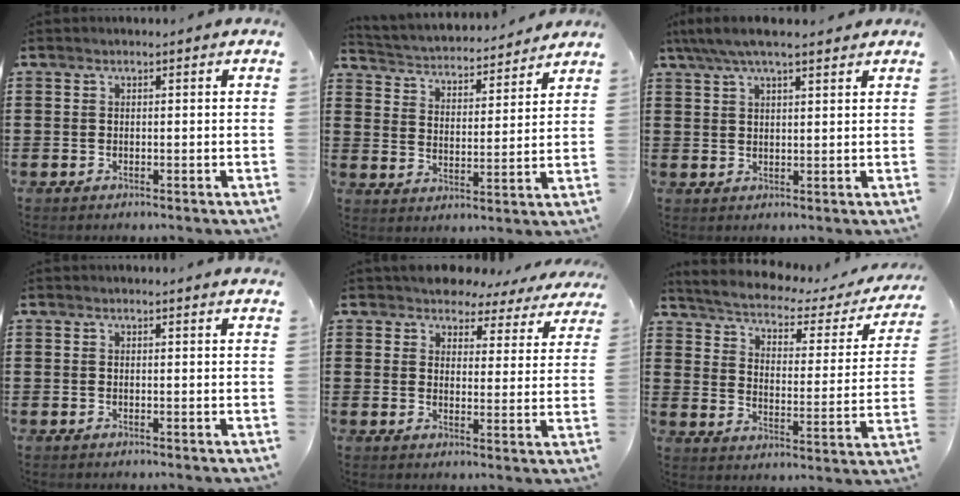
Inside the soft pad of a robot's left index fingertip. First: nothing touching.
{"total": 3.0, "force": [3.0, 0.1, 0.0], "torque": [-0.022, -0.030, 0.042]}
{"total": 5.2, "force": [3.9, 1.2, 3.3], "torque": [-0.071, 0.000, 0.071]}
{"total": 0.8, "force": [0.7, -0.2, 0.2], "torque": [-0.004, -0.004, 0.014]}
{"total": 4.8, "force": [4.5, 1.5, 0.6], "torque": [-0.030, -0.023, 0.077]}
{"total": 3.0, "force": [2.4, 0.6, 1.8], "torque": [-0.053, -0.025, 0.030]}